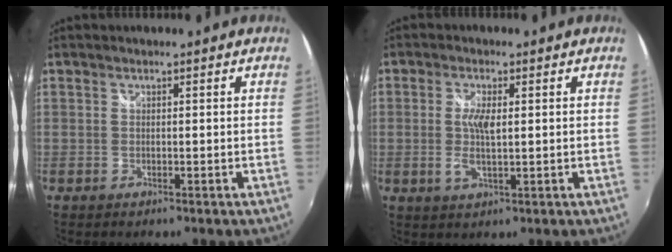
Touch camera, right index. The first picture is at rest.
{"total": 4.6, "force": [0.2, 1.6, 4.3], "torque": [-0.084, -0.003, 0.002]}